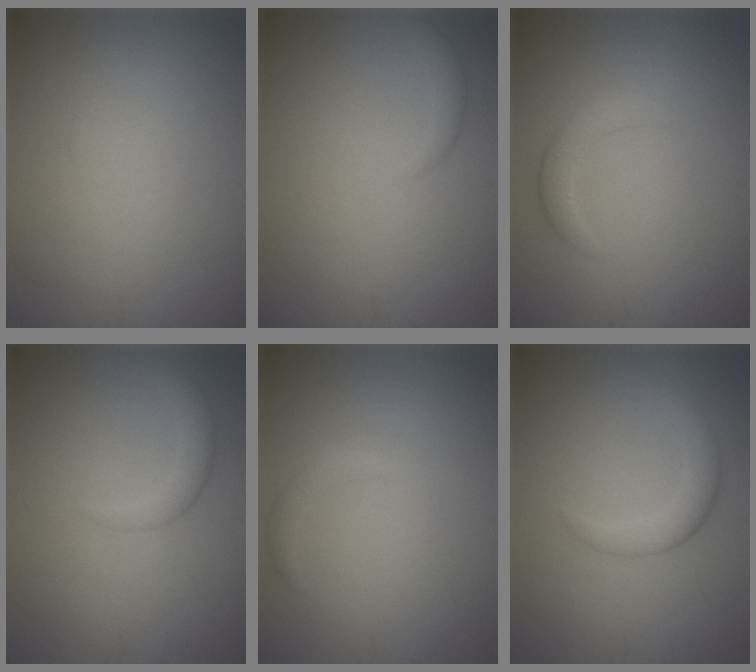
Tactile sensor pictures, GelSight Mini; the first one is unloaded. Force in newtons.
{"total": 2.0, "press": 1.9, "slide": 0.1}
{"total": 2.0, "press": 1.9, "slide": 0.2}
{"total": 2.4, "press": 2.4, "slide": 0.3}
{"total": 1.2, "press": 1.2, "slide": 0.2}
{"total": 2.5, "press": 2.5, "slide": 0.0}